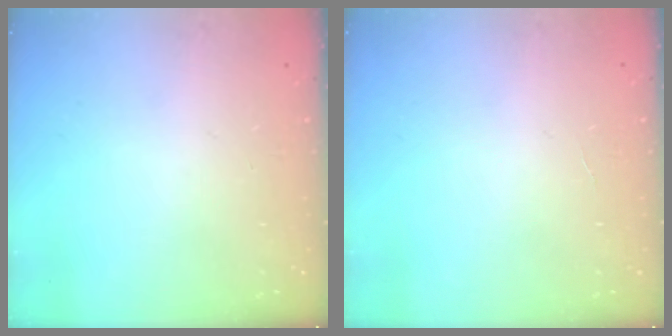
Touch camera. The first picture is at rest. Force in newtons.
{"total": 1.3, "press": 1.3, "slide": 0.1}